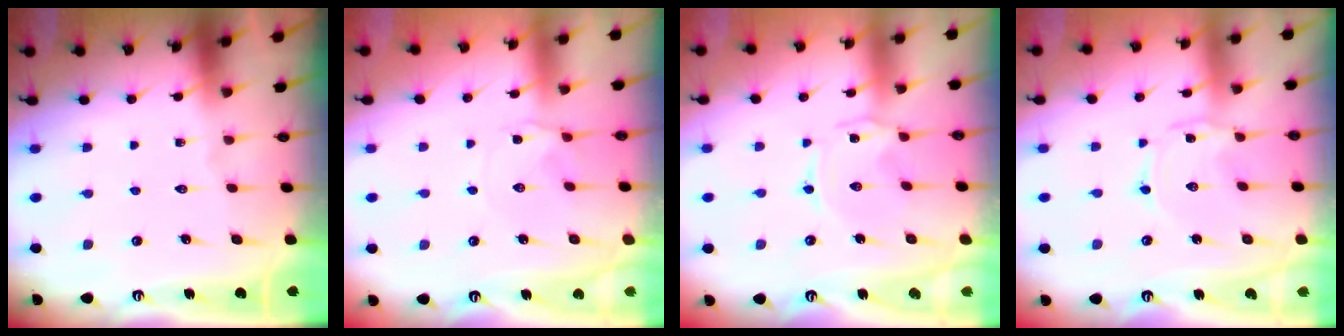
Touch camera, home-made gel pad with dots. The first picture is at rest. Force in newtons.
{"total": 1.8, "press": 1.8, "slide": 0.2}
{"total": 0.9, "press": 0.8, "slide": 0.3}
{"total": 0.5, "press": 0.5, "slide": 0.1}